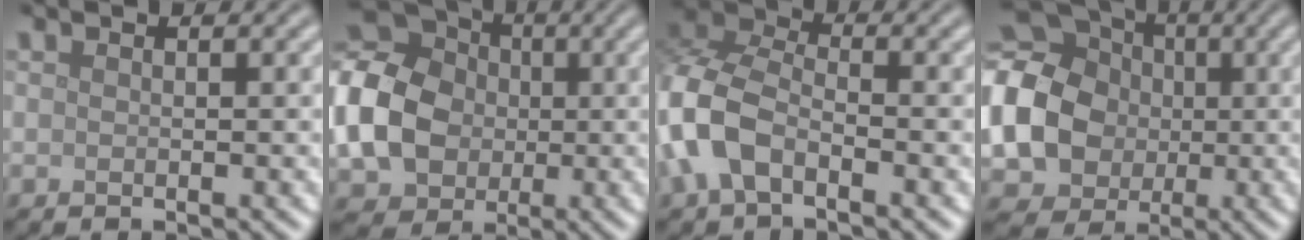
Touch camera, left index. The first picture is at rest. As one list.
[{"total": 10.5, "force": [-0.8, 8.6, 6.0], "torque": [-0.149, -0.003, -0.025]}, {"total": 7.5, "force": [-2.6, 4.6, 5.3], "torque": [-0.133, 0.008, -0.069]}, {"total": 18.4, "force": [0.1, 16.4, 8.3], "torque": [-0.217, 0.011, -0.047]}]